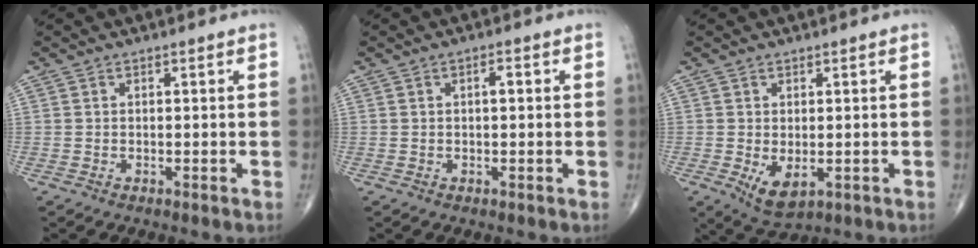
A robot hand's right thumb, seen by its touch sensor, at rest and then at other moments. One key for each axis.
{"total": 1.8, "fx": 0.3, "fy": 0.7, "fz": 1.6, "tx": -0.026, "ty": 0.002, "tz": 0.002}
{"total": 5.0, "fx": -0.9, "fy": 2.6, "fz": 4.1, "tx": -0.066, "ty": -0.009, "tz": 0.001}